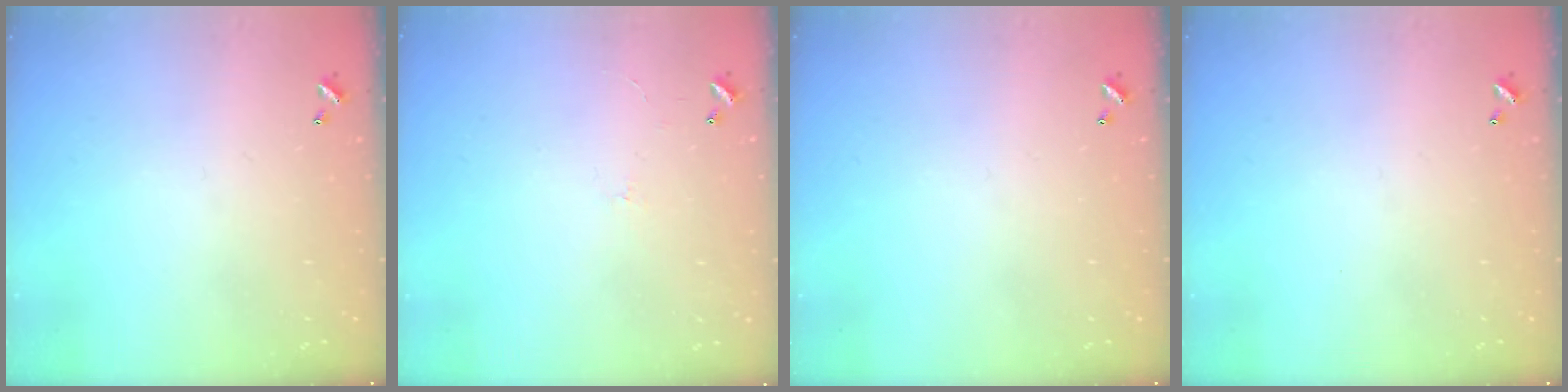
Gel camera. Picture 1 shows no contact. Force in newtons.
{"total": 1.8, "press": 1.7, "slide": 0.4}
{"total": 0.0}
{"total": 0.0}